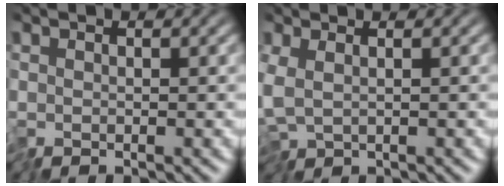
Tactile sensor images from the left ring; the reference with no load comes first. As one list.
[{"total": 3.0, "force": [-0.7, 1.8, 2.3], "torque": [-0.047, -0.008, -0.003]}]